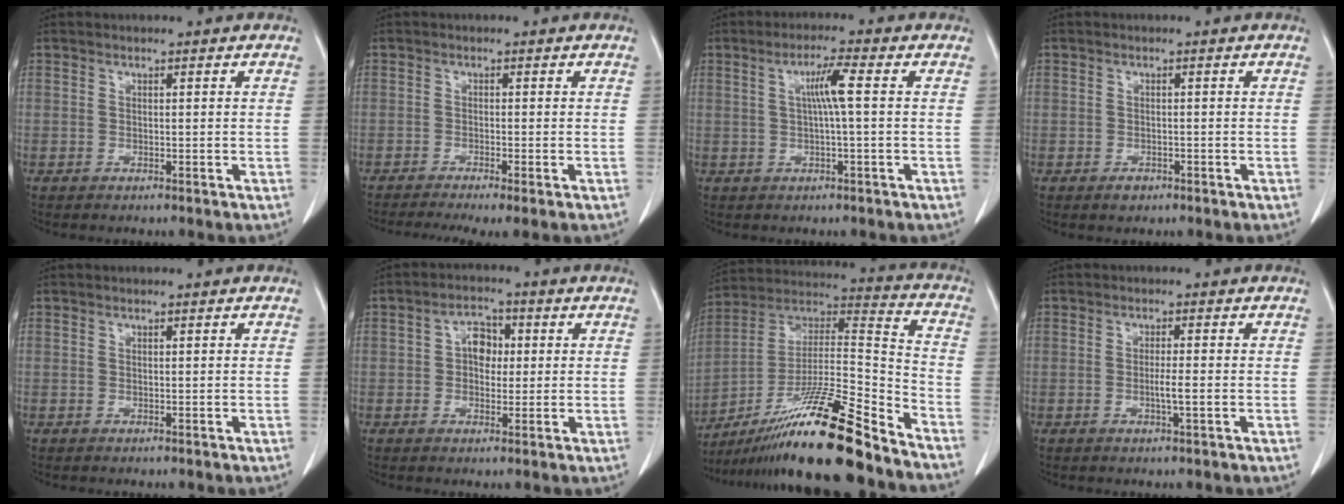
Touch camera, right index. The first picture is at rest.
{"total": 6.6, "force": [-5.0, 0.7, 4.3], "torque": [-0.063, -0.013, -0.077]}
{"total": 4.4, "force": [0.7, -0.4, 4.3], "torque": [-0.079, 0.007, 0.014]}
{"total": 1.4, "force": [-0.9, 1.0, 0.5], "torque": [-0.008, 0.002, -0.008]}
{"total": 0.0}
{"total": 4.3, "force": [0.5, 3.0, 3.1], "torque": [-0.052, 0.015, 0.008]}
{"total": 23.1, "force": [-17.3, 0.7, 15.3], "torque": [-0.258, -0.010, -0.304]}
{"total": 2.4, "force": [-0.6, -0.1, 2.4], "torque": [-0.045, -0.003, -0.010]}